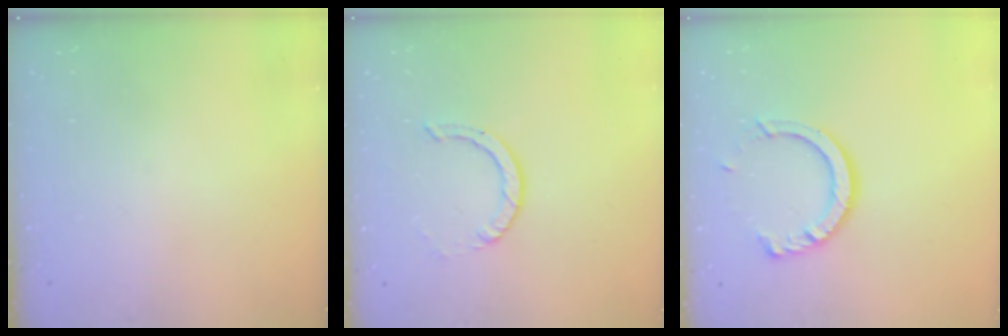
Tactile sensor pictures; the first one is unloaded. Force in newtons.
{"total": 2.2, "press": 2.2, "slide": 0.2}
{"total": 10.0, "press": 10.0, "slide": 0.9}